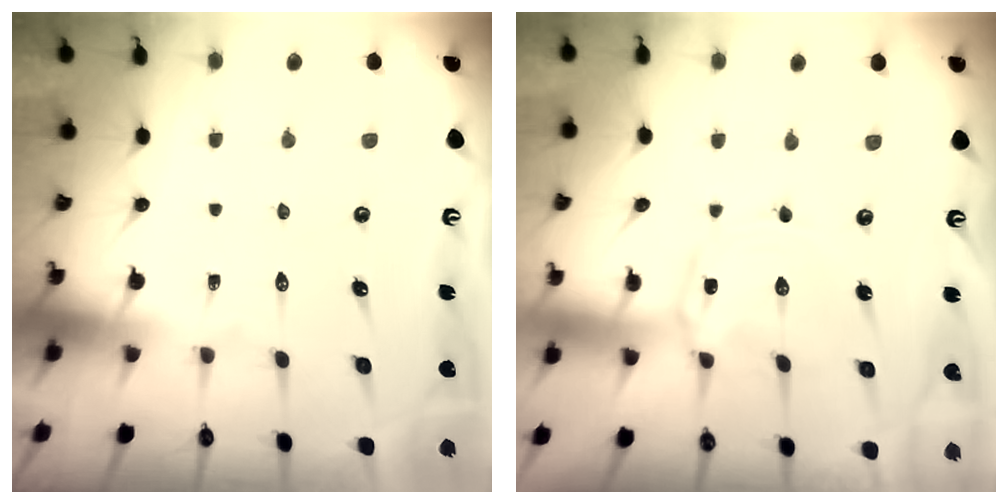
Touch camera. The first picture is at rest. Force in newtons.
{"total": 1.4, "press": 1.4, "slide": 0.1}